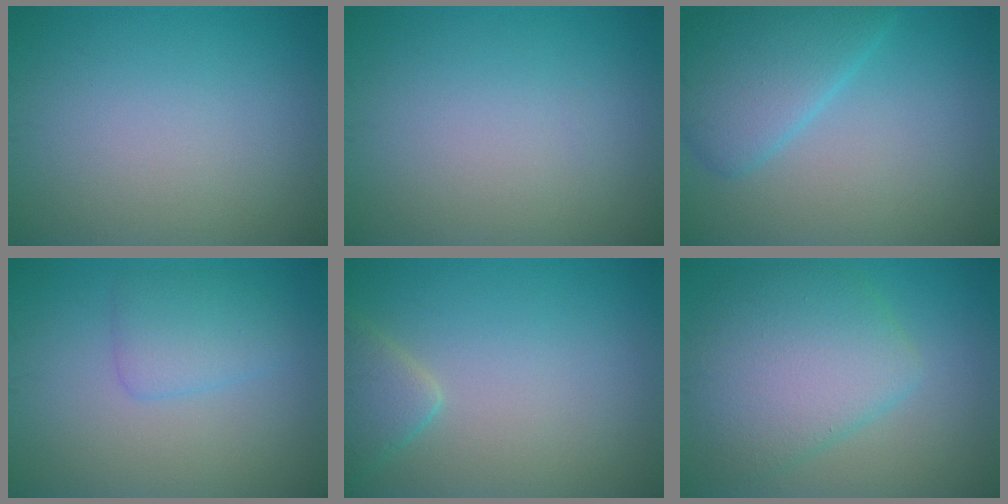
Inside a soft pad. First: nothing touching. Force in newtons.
{"total": 0.0}
{"total": 4.8, "press": 4.8, "slide": 0.1}
{"total": 2.5, "press": 2.5, "slide": 0.2}
{"total": 2.6, "press": 2.6, "slide": 0.2}
{"total": 7.1, "press": 7.1, "slide": 0.2}